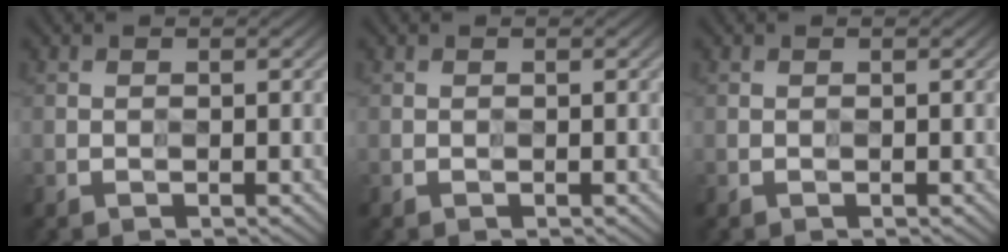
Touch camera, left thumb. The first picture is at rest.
{"total": 0.0}
{"total": 0.0}